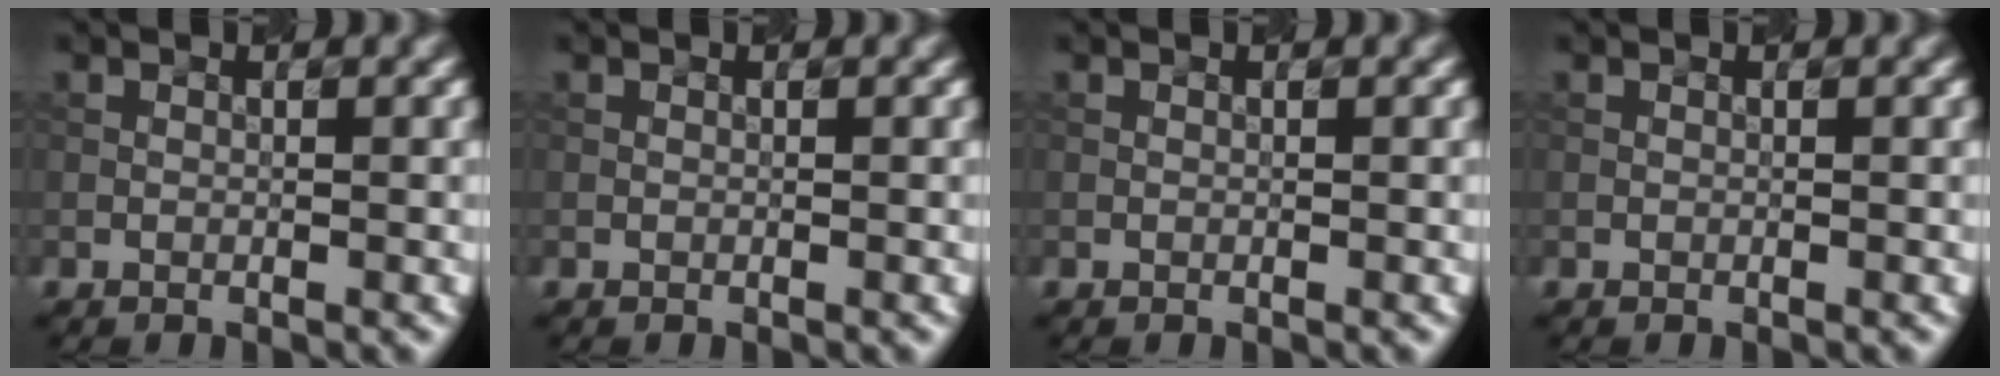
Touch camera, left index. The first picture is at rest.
{"total": 0.0}
{"total": 0.0}
{"total": 0.0}